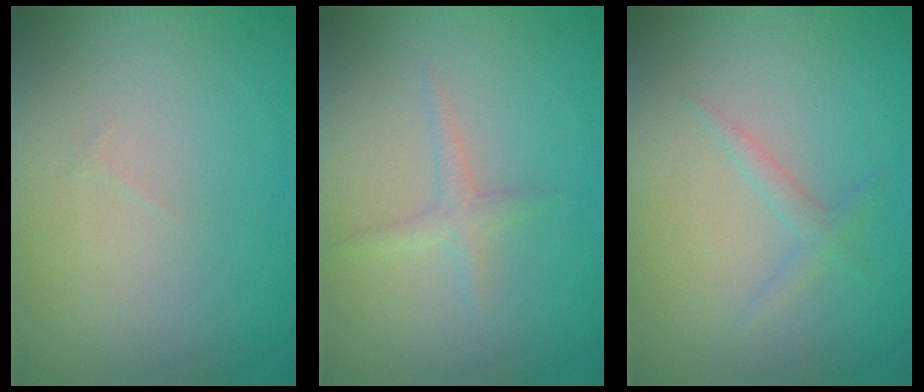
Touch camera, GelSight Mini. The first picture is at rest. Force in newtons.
{"total": 1.3, "press": 1.3, "slide": 0.0}
{"total": 1.3, "press": 1.2, "slide": 0.1}